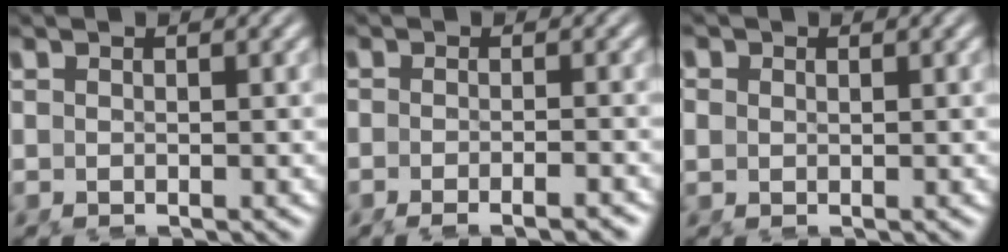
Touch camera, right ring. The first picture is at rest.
{"total": 2.5, "force": [-2.1, 0.1, 1.4], "torque": [-0.019, 0.001, -0.035]}
{"total": 1.4, "force": [0.3, 1.2, 0.6], "torque": [-0.015, -0.007, 0.012]}